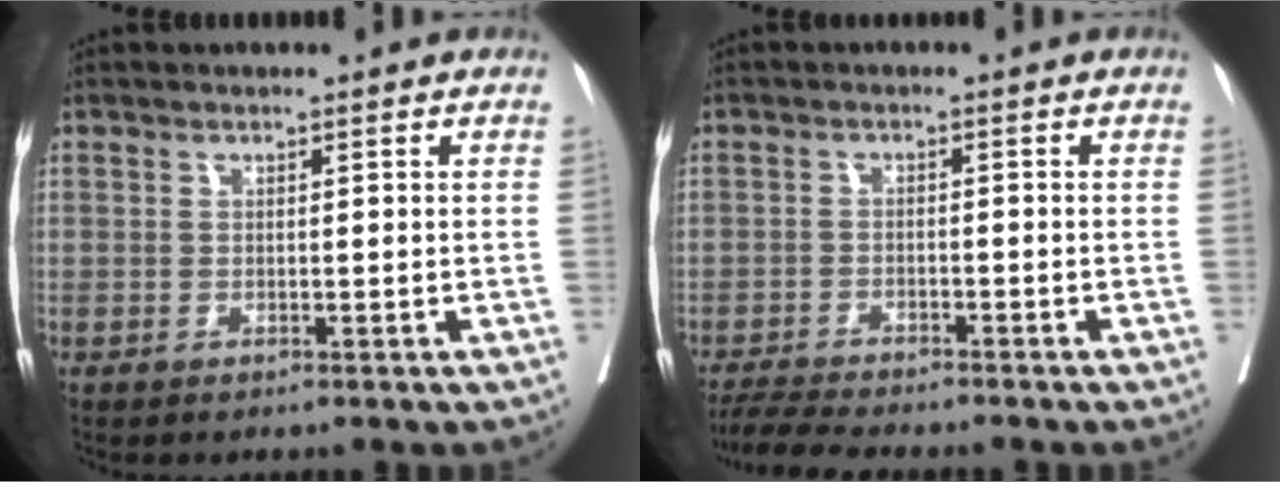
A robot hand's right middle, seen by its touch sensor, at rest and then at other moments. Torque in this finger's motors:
{"motor_torque": [0.29, -0.36, 0.02, 0.02]}